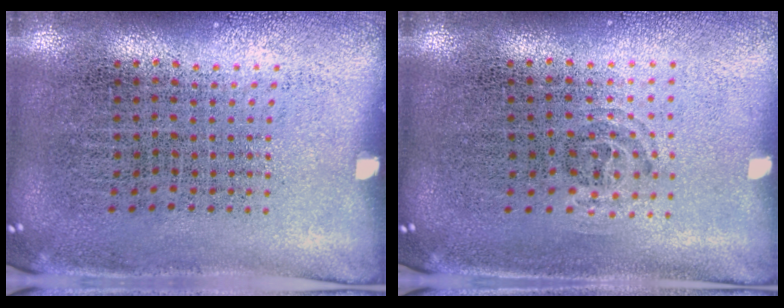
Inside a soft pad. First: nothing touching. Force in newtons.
{"total": 0.8, "press": 0.5, "slide": 0.7}